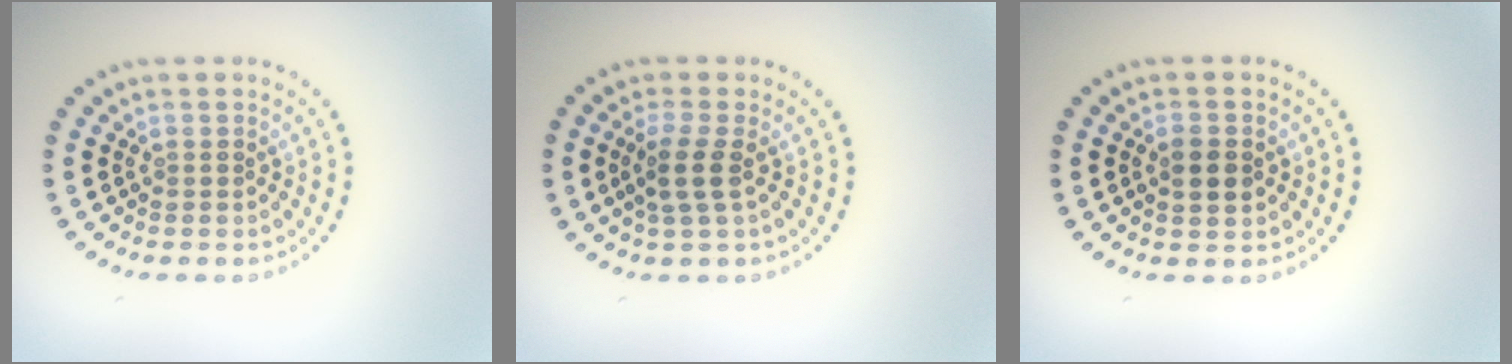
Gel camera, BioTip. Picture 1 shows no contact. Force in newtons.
{"total": 2.2, "press": 1.9, "slide": 1.2}
{"total": 2.2, "press": 2.2, "slide": 0.1}